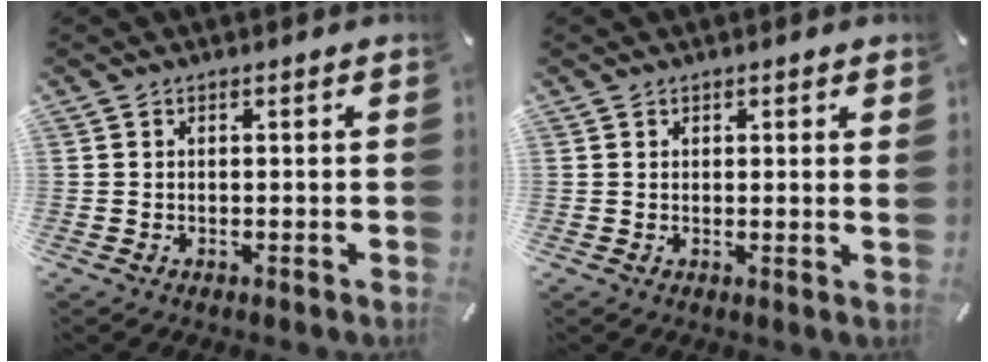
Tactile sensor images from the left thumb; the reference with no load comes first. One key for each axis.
{"total": 1.0, "fx": 0.7, "fy": 0.1, "fz": 0.7, "tx": -0.005, "ty": -0.003, "tz": 0.011}